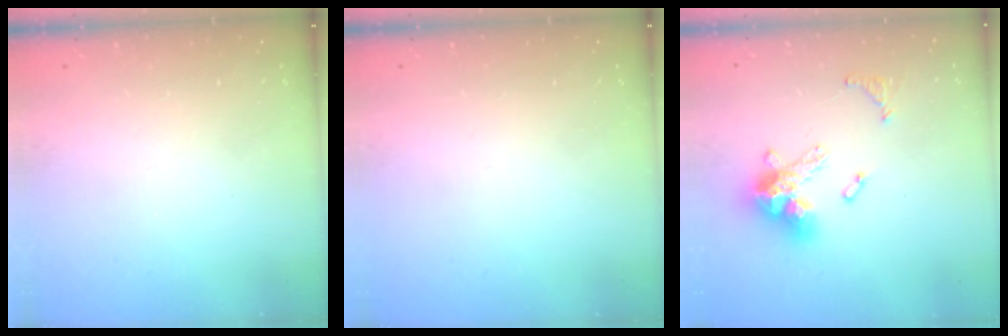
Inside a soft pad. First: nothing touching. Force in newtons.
{"total": 0.0}
{"total": 13.4, "press": 13.4, "slide": 0.9}